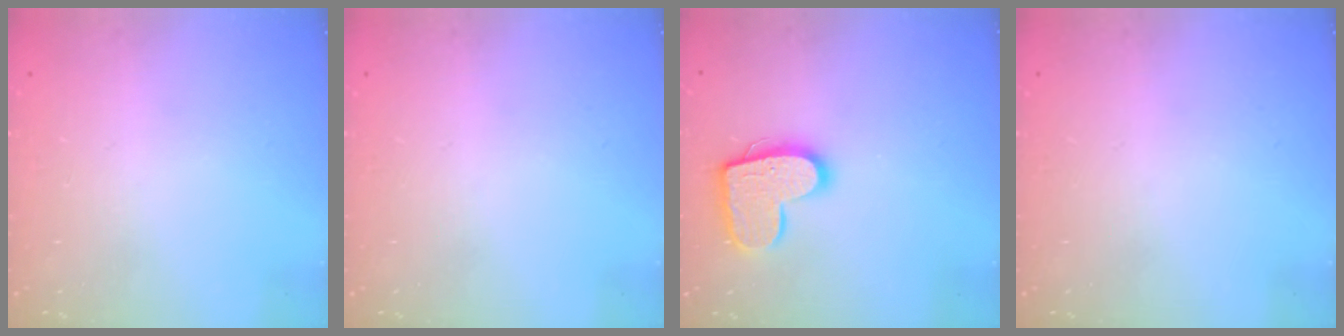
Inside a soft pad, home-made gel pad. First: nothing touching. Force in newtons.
{"total": 0.0}
{"total": 14.5, "press": 14.5, "slide": 0.8}
{"total": 0.0}